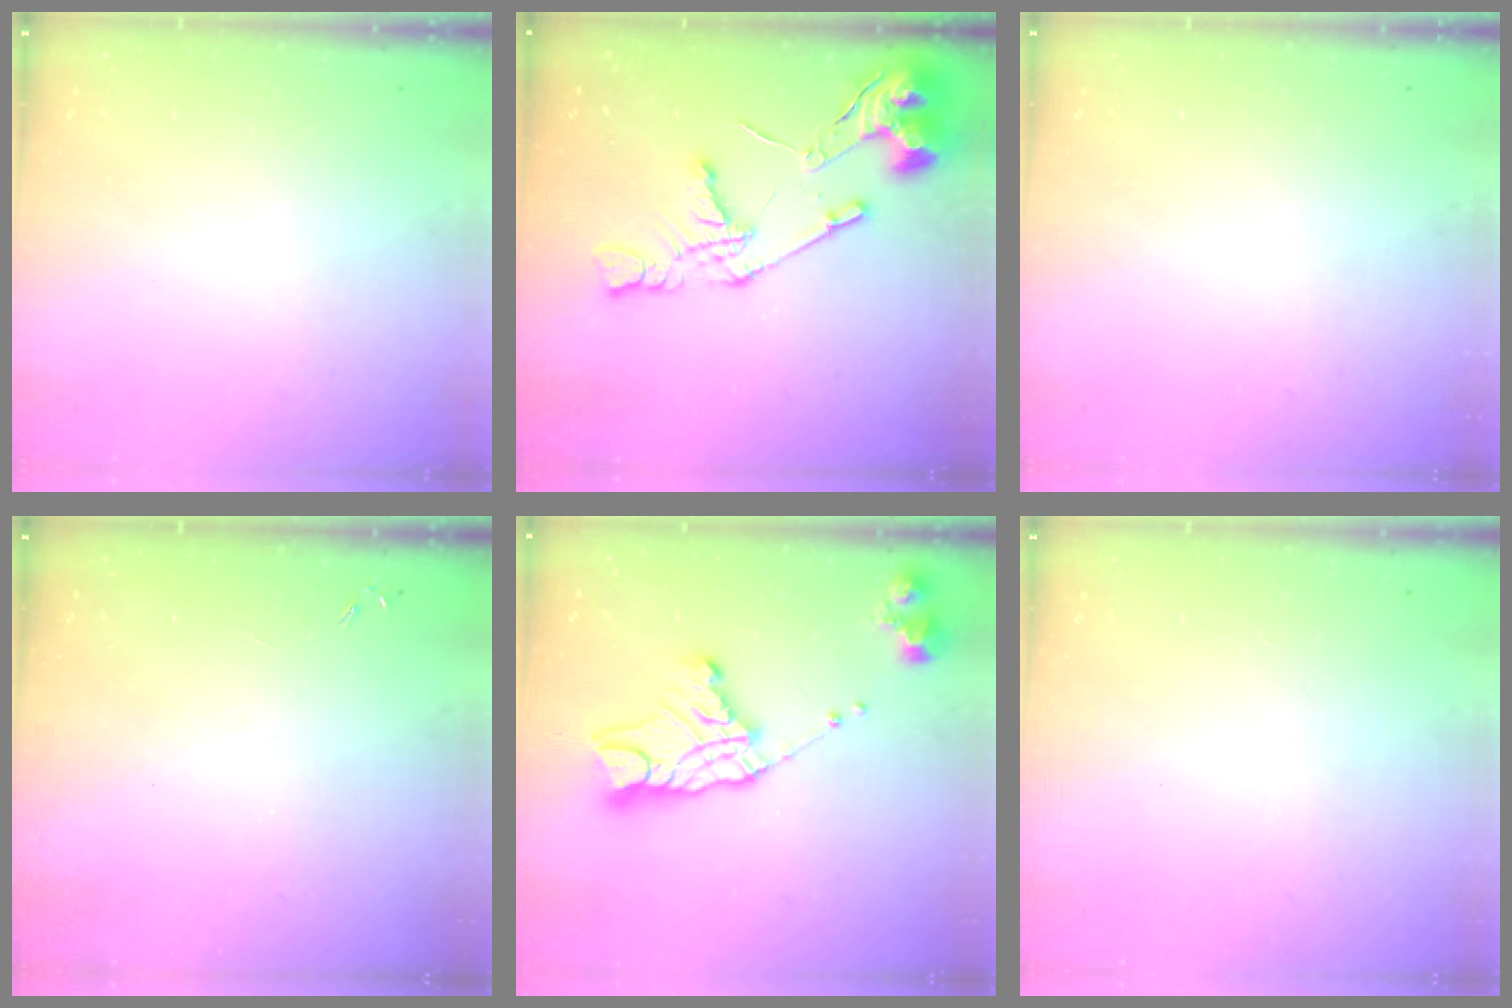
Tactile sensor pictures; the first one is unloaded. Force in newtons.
{"total": 17.4, "press": 17.3, "slide": 1.8}
{"total": 0.0}
{"total": 0.0}
{"total": 15.7, "press": 15.6, "slide": 1.3}
{"total": 0.0}